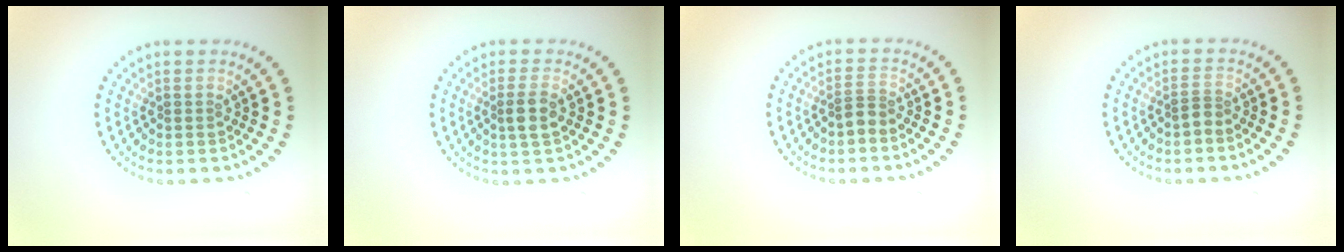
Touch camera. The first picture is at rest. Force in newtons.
{"total": 2.1, "press": 1.9, "slide": 0.8}
{"total": 1.3, "press": 0.8, "slide": 1.0}
{"total": 0.8, "press": 0.4, "slide": 0.7}